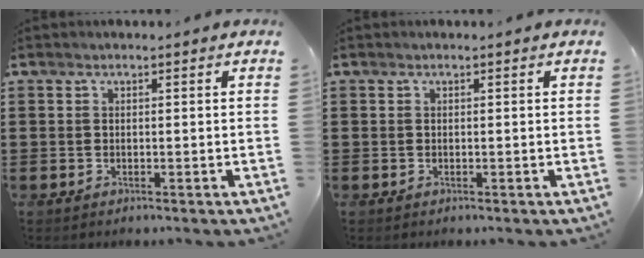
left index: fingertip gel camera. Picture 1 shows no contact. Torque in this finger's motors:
{"motor_torque": [0.00, 0.00, 0.00, 0.00]}